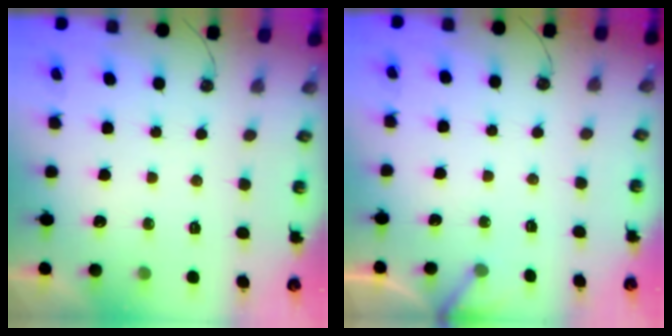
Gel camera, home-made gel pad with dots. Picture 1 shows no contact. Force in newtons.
{"total": 1.9, "press": 1.9, "slide": 0.1}